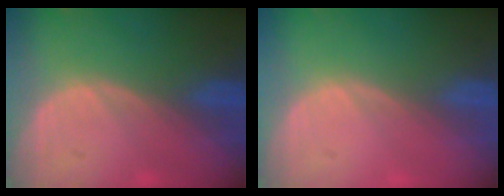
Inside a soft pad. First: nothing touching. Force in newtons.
{"total": 0.0}